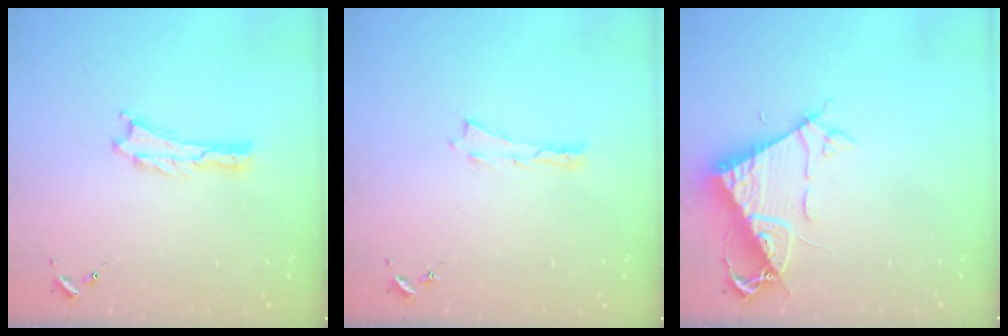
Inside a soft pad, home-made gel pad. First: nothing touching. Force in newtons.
{"total": 0.0}
{"total": 7.6, "press": 7.6, "slide": 0.9}